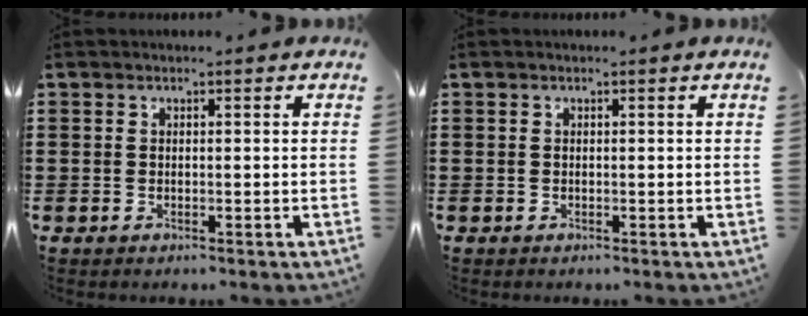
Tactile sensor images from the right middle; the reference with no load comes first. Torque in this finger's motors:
{"motor_torque": [0.10, -0.04, -0.02, 0.01]}